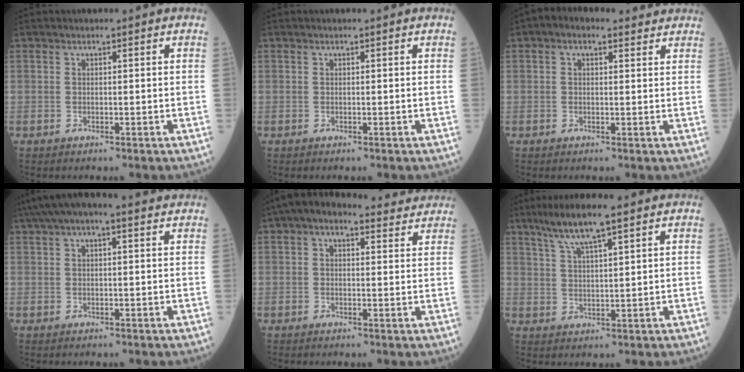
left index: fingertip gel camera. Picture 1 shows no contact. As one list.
[{"total": 0.0}, {"total": 3.9, "force": [2.4, 2.2, 2.1], "torque": [-0.035, 0.029, 0.034]}, {"total": 8.3, "force": [6.0, 2.0, 5.3], "torque": [-0.096, 0.048, 0.090]}, {"total": 7.9, "force": [6.2, 3.3, 3.7], "torque": [-0.054, 0.032, 0.075]}, {"total": 7.3, "force": [5.0, 0.4, 5.3], "torque": [-0.105, 0.009, 0.091]}]